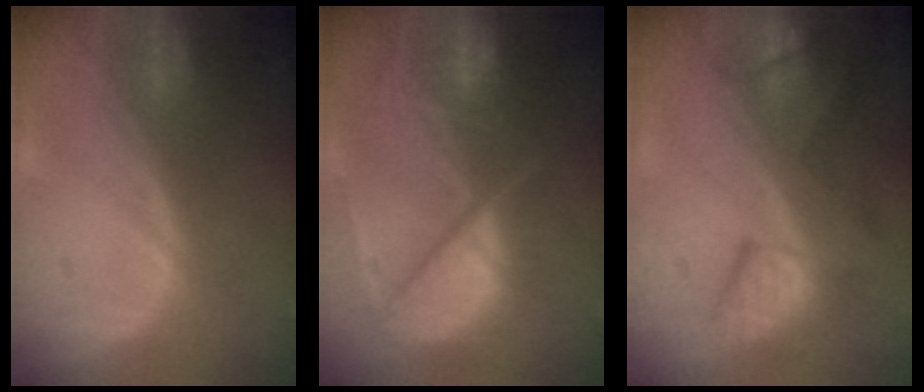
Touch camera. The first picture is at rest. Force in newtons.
{"total": 11.4, "press": 9.4, "slide": 6.4}
{"total": 9.5, "press": 8.4, "slide": 4.5}